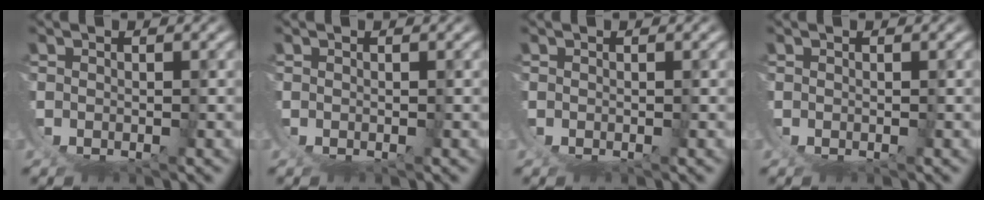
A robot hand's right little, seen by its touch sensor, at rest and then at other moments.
{"total": 0.0}
{"total": 0.0}
{"total": 0.0}